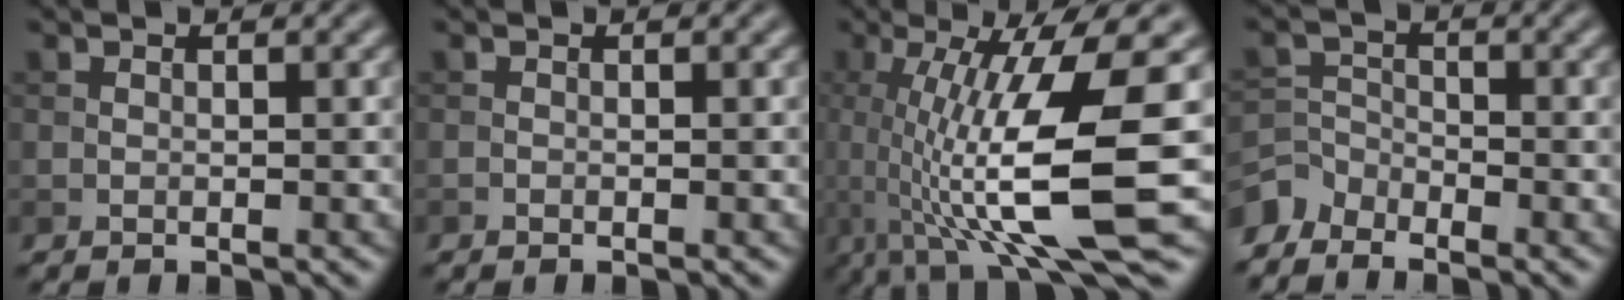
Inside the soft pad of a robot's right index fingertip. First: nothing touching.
{"total": 0.0}
{"total": 12.9, "force": [-0.9, 2.9, 12.6], "torque": [-0.200, -0.007, -0.005]}
{"total": 3.3, "force": [-3.0, 1.3, 0.3], "torque": [-0.005, -0.002, -0.073]}